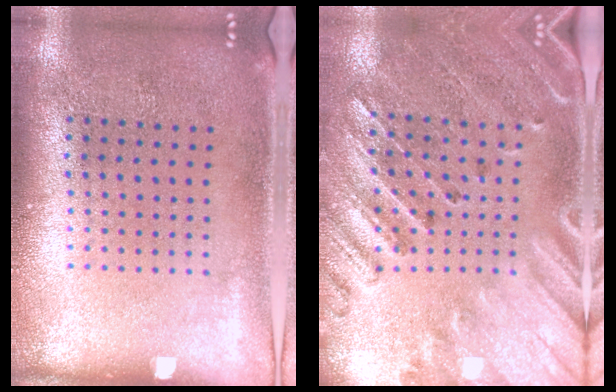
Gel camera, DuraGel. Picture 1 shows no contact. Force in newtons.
{"total": 2.6, "press": 2.4, "slide": 1.1}